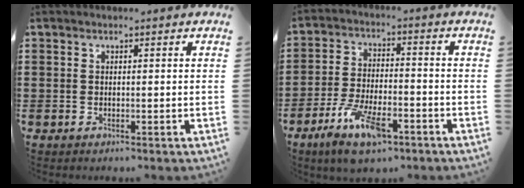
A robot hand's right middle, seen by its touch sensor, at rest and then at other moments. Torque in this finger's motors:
{"motor_torque": [1.13, -1.01, 0.41, 0.21]}